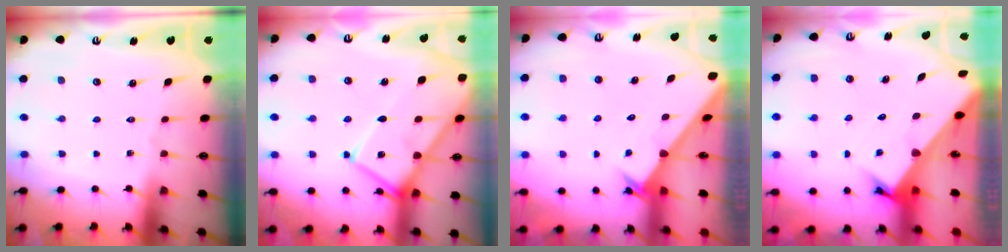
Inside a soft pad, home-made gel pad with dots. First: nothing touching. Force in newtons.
{"total": 14.6, "press": 14.5, "slide": 1.8}
{"total": 2.7, "press": 2.7, "slide": 0.2}
{"total": 4.2, "press": 4.2, "slide": 0.3}